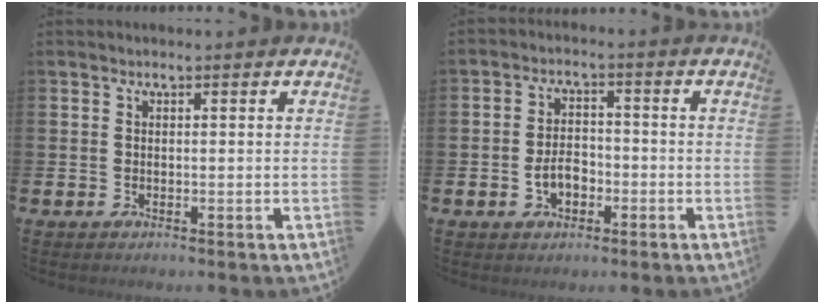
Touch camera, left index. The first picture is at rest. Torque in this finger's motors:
{"motor_torque": [0.36, 0.18, 0.49, 0.08]}